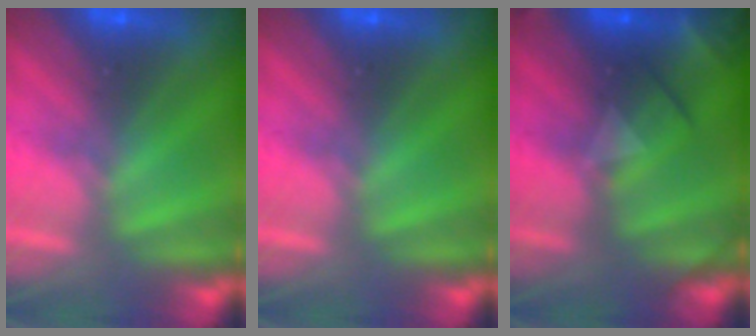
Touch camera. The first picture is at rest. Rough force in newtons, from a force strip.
{"total": 0.0}
{"total": 2.4}